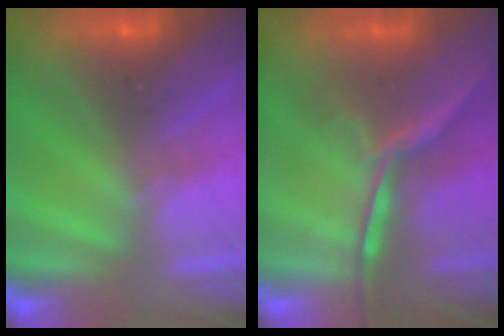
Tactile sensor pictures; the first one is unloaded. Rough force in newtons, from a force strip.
{"total": 1.6}